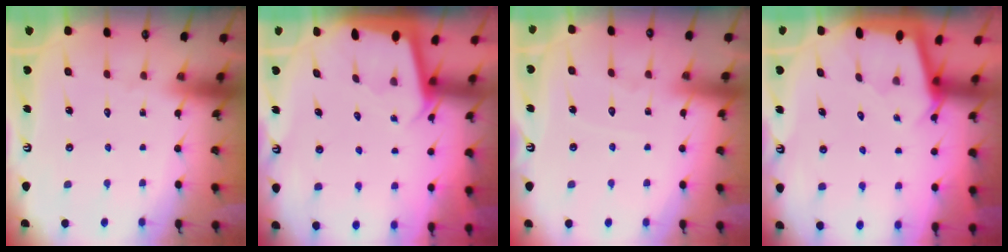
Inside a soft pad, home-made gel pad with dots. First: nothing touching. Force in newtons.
{"total": 1.8, "press": 1.8, "slide": 0.1}
{"total": 4.4, "press": 4.4, "slide": 0.6}
{"total": 2.1, "press": 2.1, "slide": 0.1}